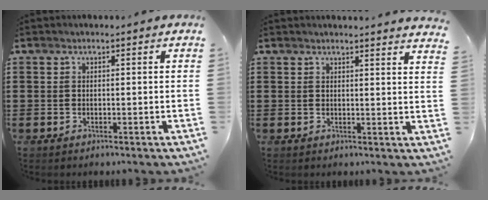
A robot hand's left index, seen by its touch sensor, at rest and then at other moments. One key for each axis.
{"total": 2.1, "fx": 2.1, "fy": -0.4, "fz": 0.3, "tx": -0.010, "ty": -0.007, "tz": 0.040}